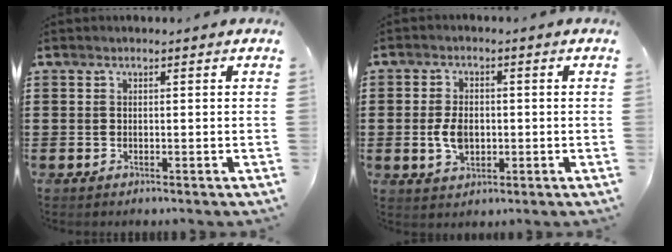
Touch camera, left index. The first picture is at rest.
{"total": 4.9, "force": [-0.4, 3.0, 3.9], "torque": [-0.087, 0.002, -0.009]}